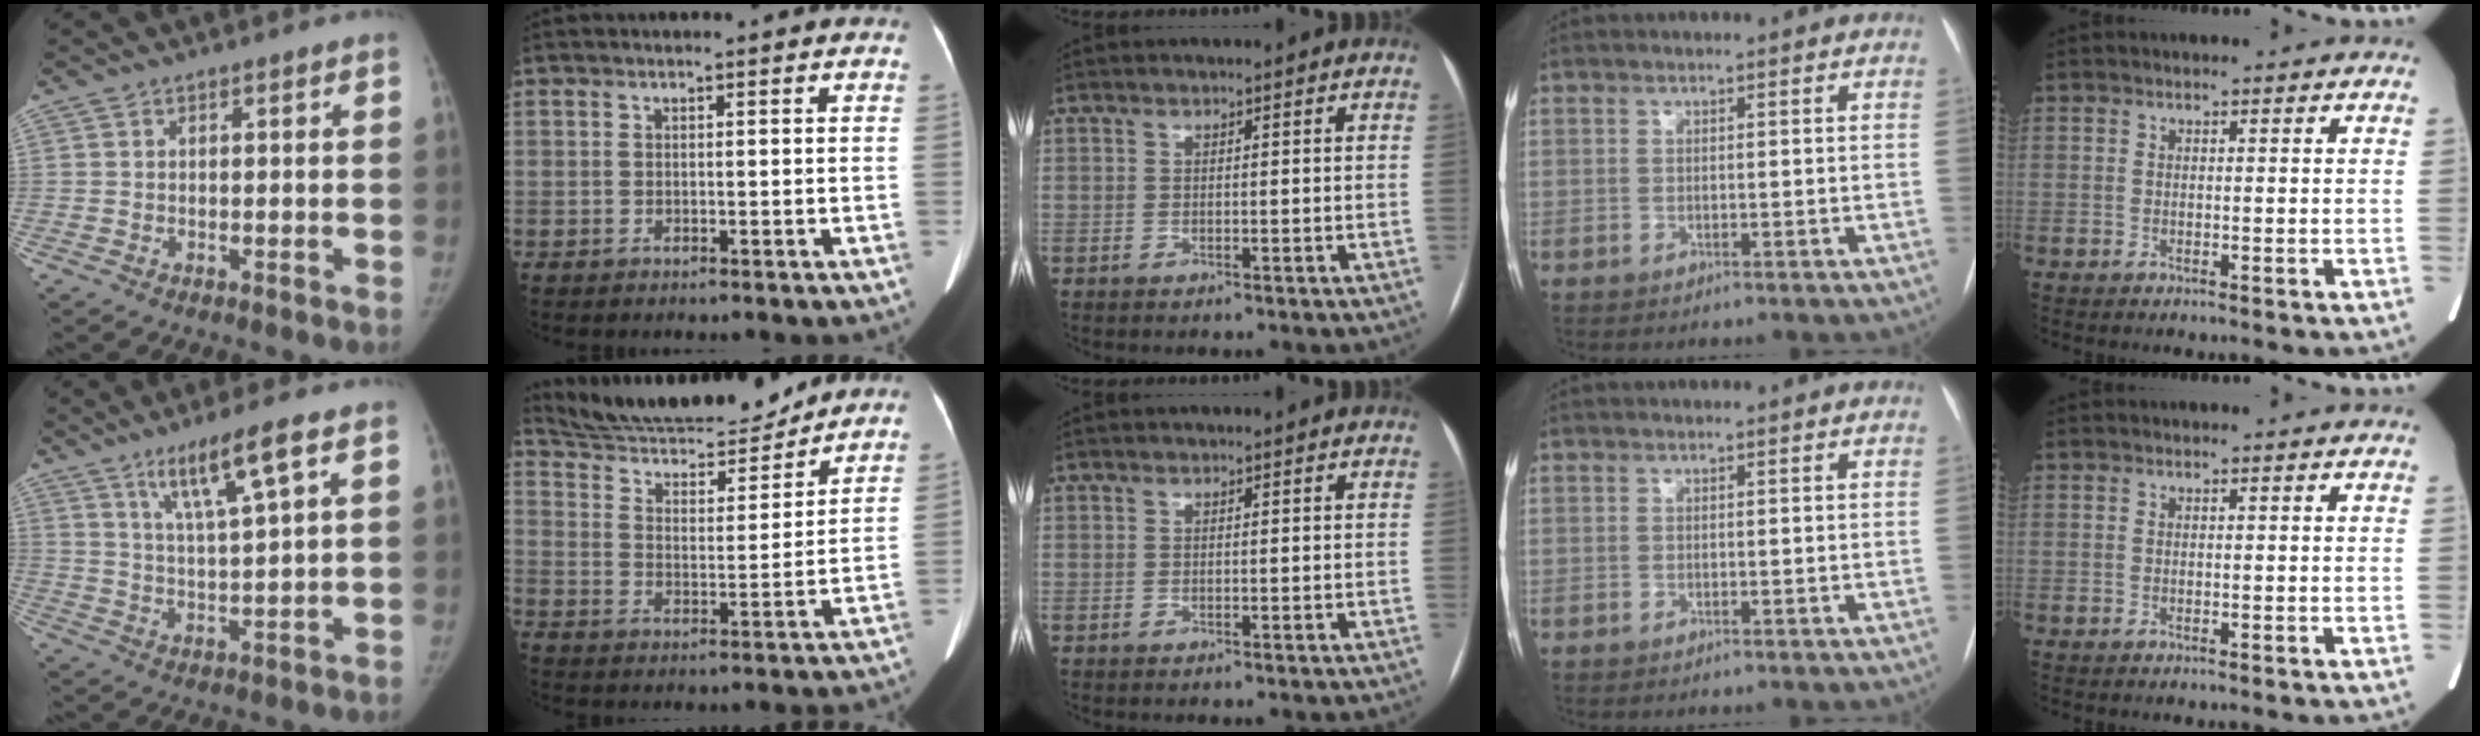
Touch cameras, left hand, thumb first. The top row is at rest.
{"thumb": {"total": 9.8, "force": [5.2, 0.8, 8.2], "torque": [-0.149, -0.023, 0.097]}, "index": {"total": 16.1, "force": [15.1, 2.2, 5.0], "torque": [-0.090, -0.003, 0.246]}}